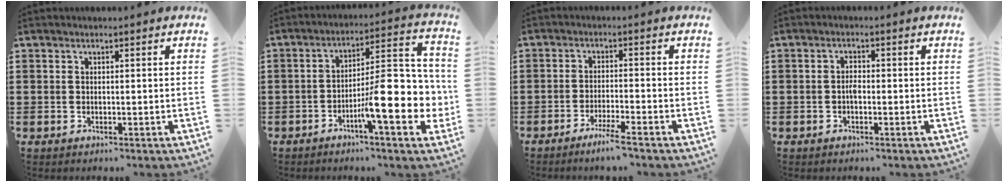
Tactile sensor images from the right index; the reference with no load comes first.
{"total": 13.4, "force": [-3.8, 3.5, 12.4], "torque": [-0.193, -0.024, -0.068]}
{"total": 3.4, "force": [-2.8, -0.4, 2.0], "torque": [-0.039, -0.008, -0.053]}
{"total": 1.7, "force": [-0.5, 0.7, 1.4], "torque": [-0.029, 0.000, -0.010]}